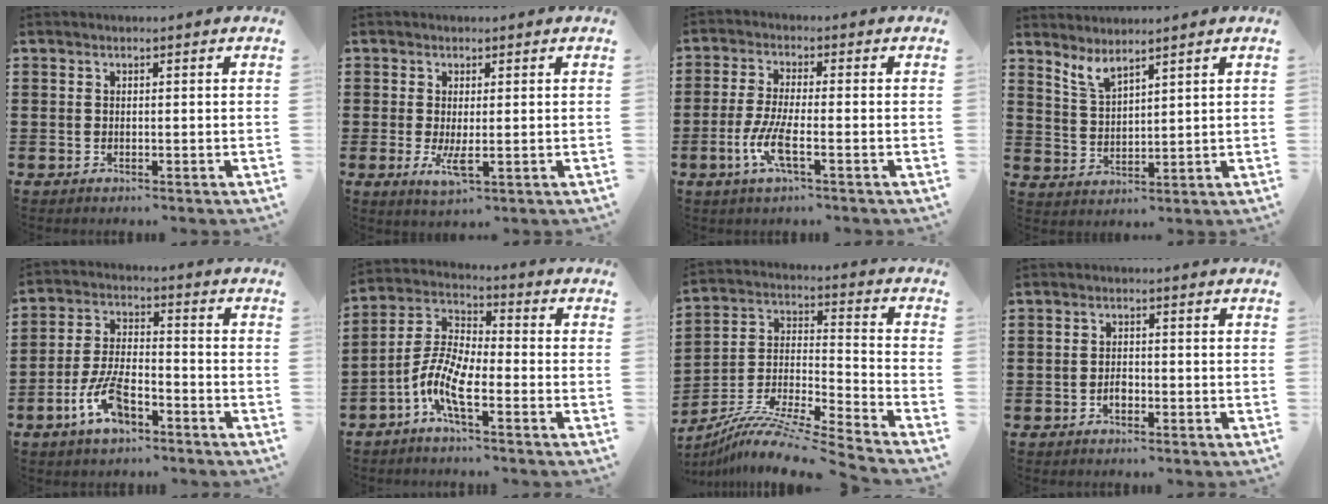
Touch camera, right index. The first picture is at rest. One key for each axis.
{"total": 3.5, "fx": -0.1, "fy": 1.2, "fz": 3.2, "tx": -0.065, "ty": -0.003, "tz": -0.003}
{"total": 6.0, "fx": -2.2, "fy": 1.2, "fz": 5.4, "tx": -0.118, "ty": -0.013, "tz": -0.046}
{"total": 3.6, "fx": 3.3, "fy": 0.6, "fz": 1.4, "tx": -0.037, "ty": -0.010, "tz": 0.060}
{"total": 8.1, "fx": -4.4, "fy": 3.5, "fz": 5.9, "tx": -0.136, "ty": 0.001, "tz": -0.083}
{"total": 7.6, "fx": -4.0, "fy": 2.3, "fz": 6.0, "tx": -0.159, "ty": -0.014, "tz": -0.085}
{"total": 10.8, "fx": -9.3, "fy": 0.6, "fz": 5.4, "tx": -0.100, "ty": 0.008, "tz": -0.187}
{"total": 1.9, "fx": -0.8, "fy": 1.1, "fz": 1.3, "tx": -0.027, "ty": 0.001, "tz": -0.015}